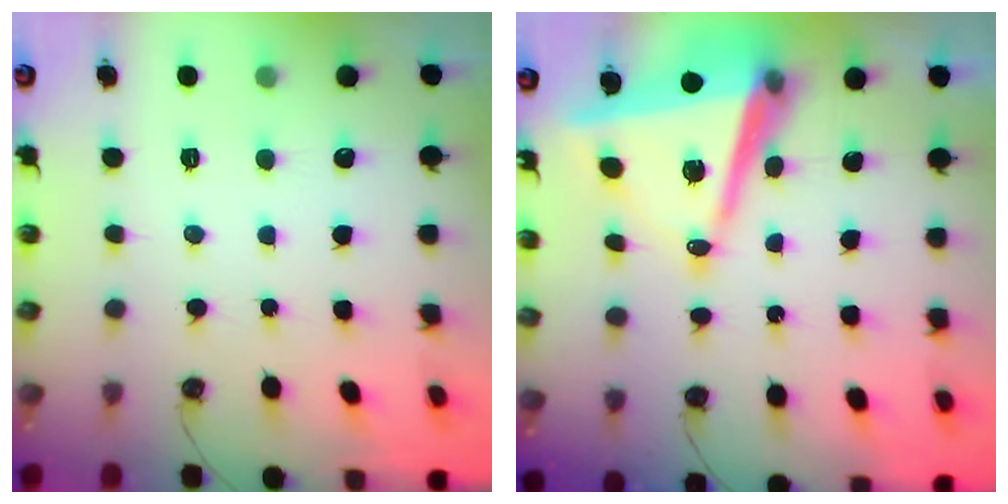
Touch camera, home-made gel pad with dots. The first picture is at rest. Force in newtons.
{"total": 10.3, "press": 9.6, "slide": 3.9}